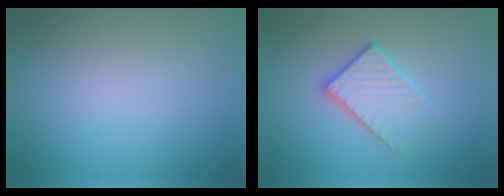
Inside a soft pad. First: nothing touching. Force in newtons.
{"total": 3.2, "press": 2.9, "slide": 1.4}